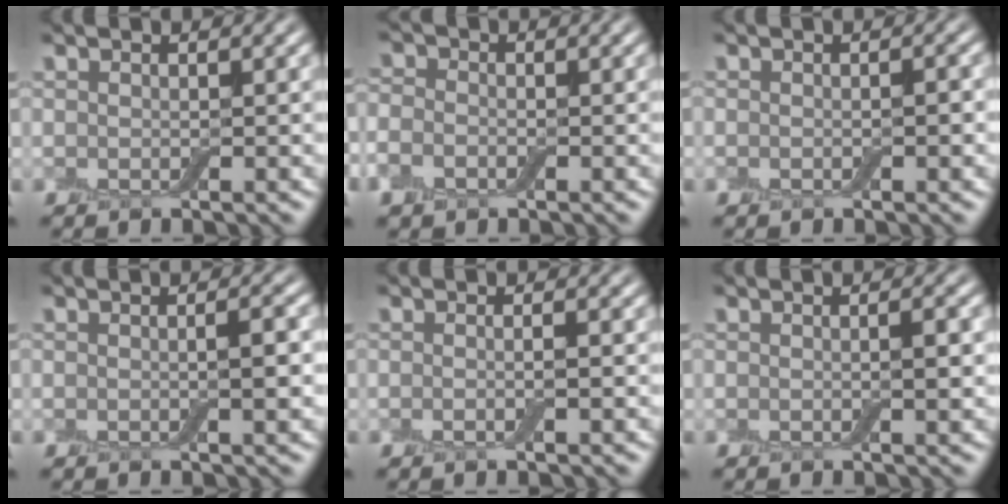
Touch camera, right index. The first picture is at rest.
{"total": 2.3, "force": [-0.9, 1.7, 1.1], "torque": [-0.027, -0.001, -0.030]}
{"total": 1.2, "force": [-0.3, 0.5, 1.0], "torque": [-0.016, 0.003, -0.005]}
{"total": 1.9, "force": [-0.2, 0.3, 1.9], "torque": [-0.030, 0.000, -0.004]}
{"total": 1.5, "force": [-0.2, 0.4, 1.4], "torque": [-0.013, -0.006, -0.012]}
{"total": 1.4, "force": [-0.1, 0.2, 1.4], "torque": [-0.022, 0.000, -0.002]}